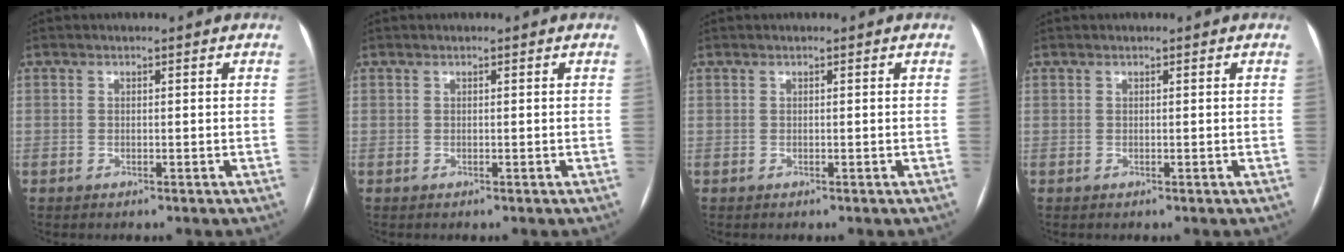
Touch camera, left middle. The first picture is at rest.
{"total": 0.0}
{"total": 0.0}
{"total": 0.0}